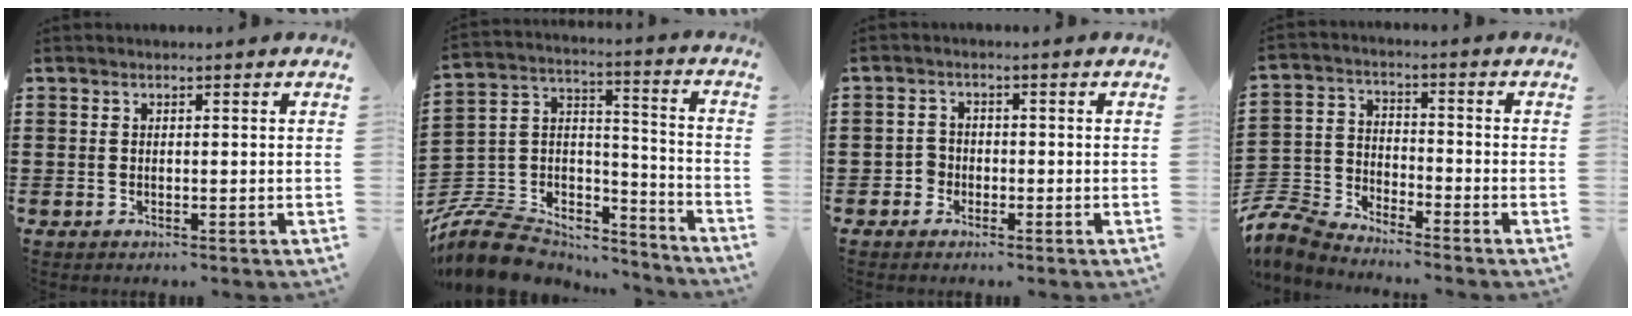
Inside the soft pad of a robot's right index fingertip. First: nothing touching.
{"total": 10.2, "force": [-8.1, 5.4, 3.1], "torque": [-0.094, 0.013, -0.158]}
{"total": 2.2, "force": [-1.1, 1.8, 0.5], "torque": [-0.016, 0.003, -0.025]}
{"total": 6.4, "force": [-6.2, 1.3, 1.1], "torque": [-0.058, -0.004, -0.134]}